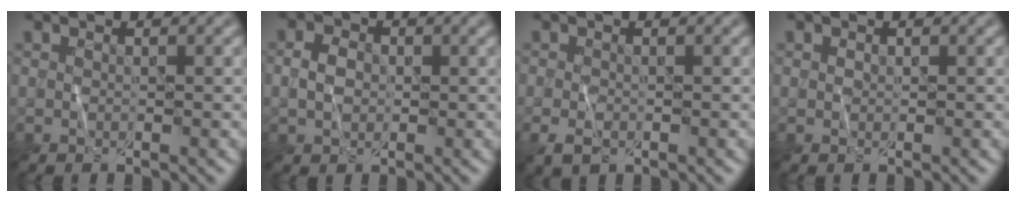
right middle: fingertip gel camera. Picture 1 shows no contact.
{"total": 2.1, "force": [-0.2, 1.6, 1.3], "torque": [-0.028, 0.004, -0.006]}
{"total": 1.8, "force": [-0.6, 1.2, 1.2], "torque": [-0.027, -0.005, -0.010]}
{"total": 0.0}